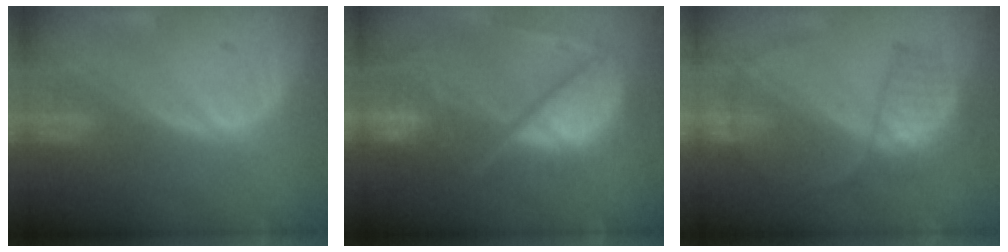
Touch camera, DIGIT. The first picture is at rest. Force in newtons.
{"total": 11.4, "press": 9.4, "slide": 6.4}
{"total": 5.9, "press": 5.8, "slide": 1.0}